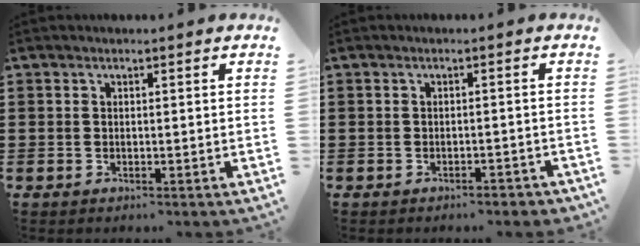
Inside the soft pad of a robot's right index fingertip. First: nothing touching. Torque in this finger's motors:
{"motor_torque": [1.09, 1.04, 0.17, 0.03]}